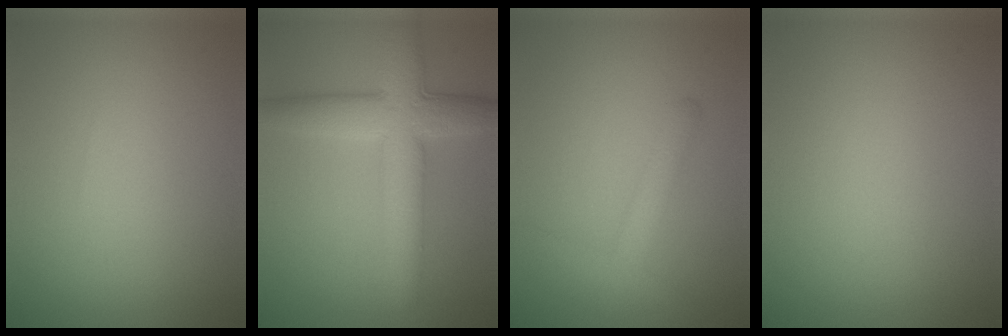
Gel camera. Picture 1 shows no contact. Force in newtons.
{"total": 6.7, "press": 6.7, "slide": 0.1}
{"total": 2.4, "press": 2.4, "slide": 0.1}
{"total": 0.0}